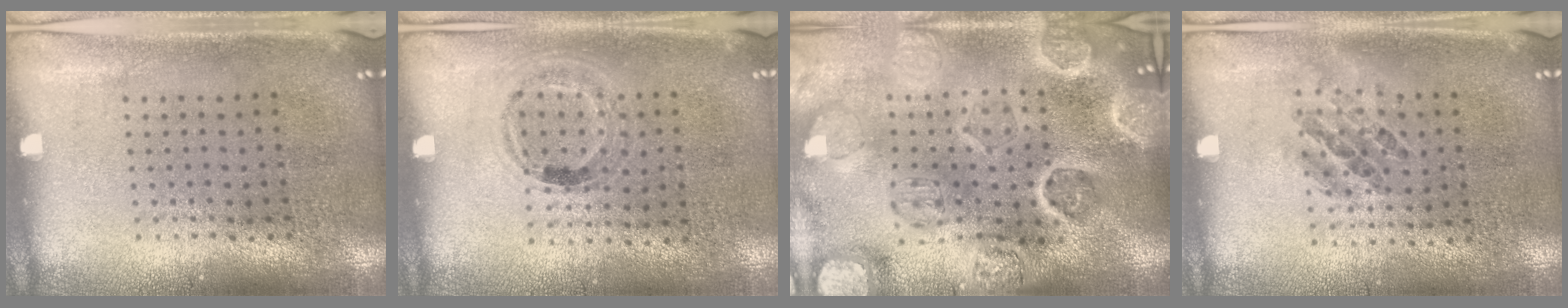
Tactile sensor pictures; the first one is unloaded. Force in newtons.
{"total": 1.1, "press": 0.8, "slide": 0.7}
{"total": 4.5, "press": 4.0, "slide": 2.1}
{"total": 0.9, "press": 0.8, "slide": 0.5}